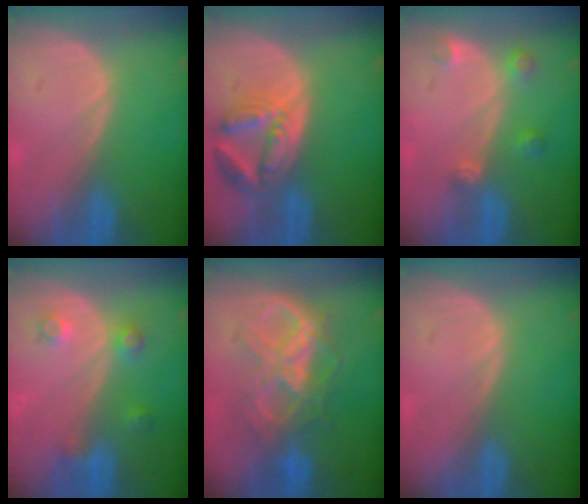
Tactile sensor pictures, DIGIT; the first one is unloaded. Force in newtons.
{"total": 7.9, "press": 7.0, "slide": 3.6}
{"total": 3.0, "press": 2.9, "slide": 0.6}
{"total": 3.6, "press": 3.4, "slide": 1.3}
{"total": 7.9, "press": 7.9, "slide": 0.6}
{"total": 0.0}